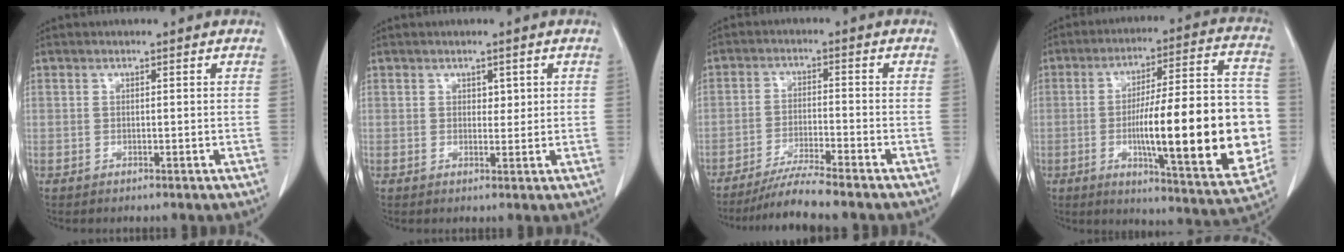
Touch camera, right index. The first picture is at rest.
{"total": 1.5, "force": [0.6, 0.9, 1.0], "torque": [-0.008, -0.003, 0.009]}
{"total": 6.7, "force": [-5.9, -1.0, 3.2], "torque": [-0.054, -0.024, -0.103]}
{"total": 24.0, "force": [-3.3, 3.8, 23.5], "torque": [-0.301, 0.016, -0.038]}